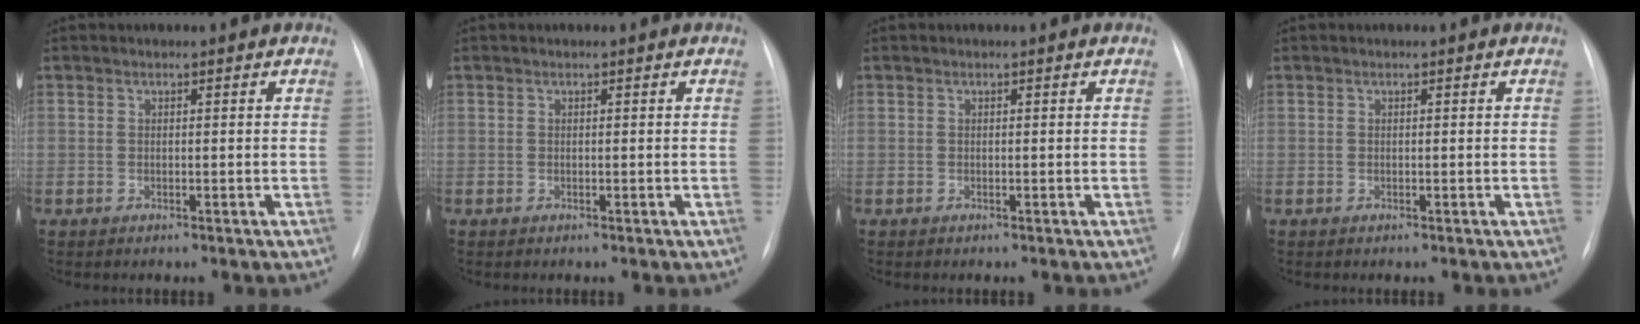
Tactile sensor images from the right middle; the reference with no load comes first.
{"total": 0.0}
{"total": 0.0}
{"total": 0.0}